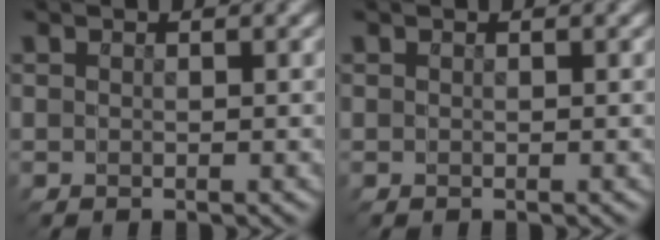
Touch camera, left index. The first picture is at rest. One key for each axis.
{"total": 0.0}